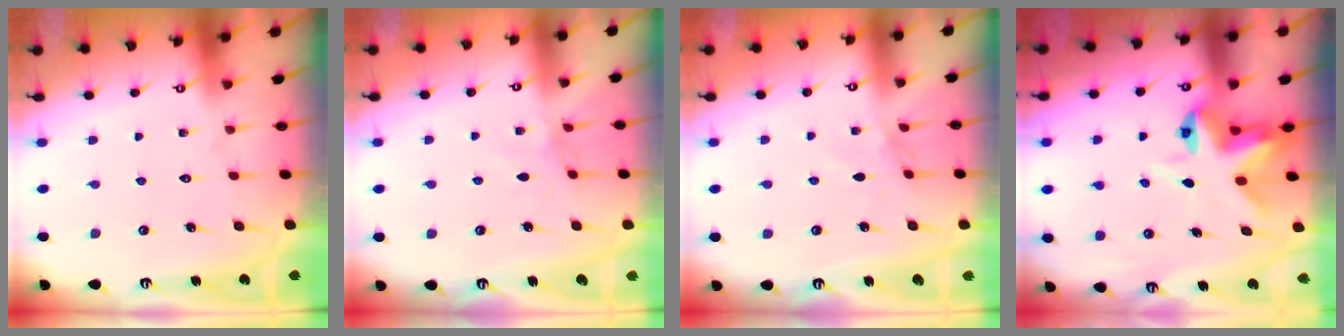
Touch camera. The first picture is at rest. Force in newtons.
{"total": 2.7, "press": 2.7, "slide": 0.4}
{"total": 2.9, "press": 2.9, "slide": 0.4}
{"total": 6.6, "press": 6.6, "slide": 0.5}